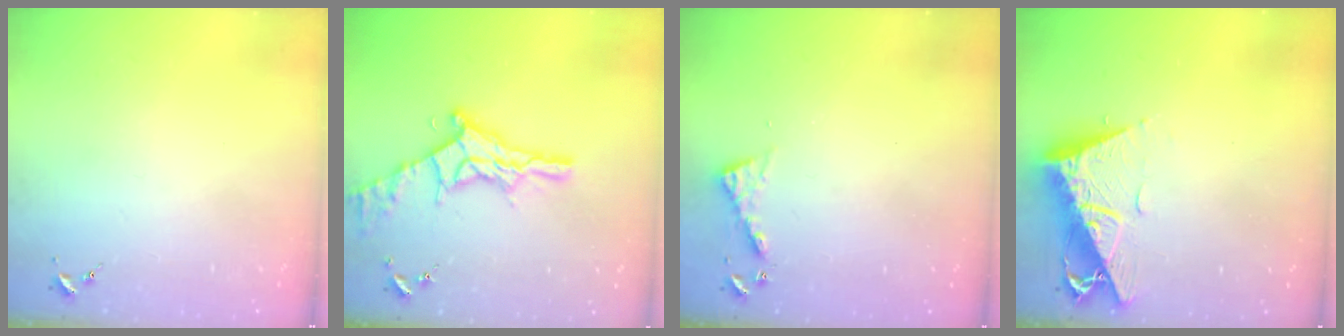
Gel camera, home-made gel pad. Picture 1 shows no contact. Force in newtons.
{"total": 17.0, "press": 17.0, "slide": 1.2}
{"total": 5.8, "press": 5.8, "slide": 0.5}
{"total": 12.7, "press": 12.6, "slide": 1.1}